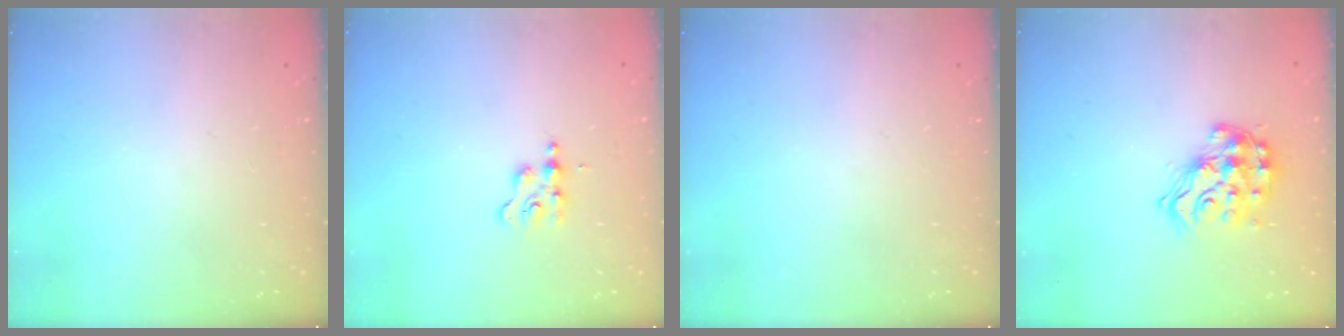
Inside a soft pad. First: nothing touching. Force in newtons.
{"total": 1.8, "press": 1.7, "slide": 0.3}
{"total": 0.0}
{"total": 15.9, "press": 15.8, "slide": 1.1}